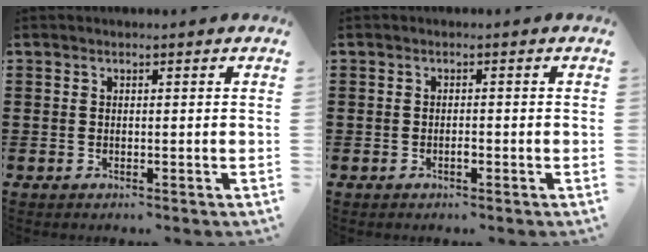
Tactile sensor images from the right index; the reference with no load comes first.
{"total": 1.0, "force": [-0.5, 0.3, 0.8], "torque": [-0.017, -0.005, -0.008]}